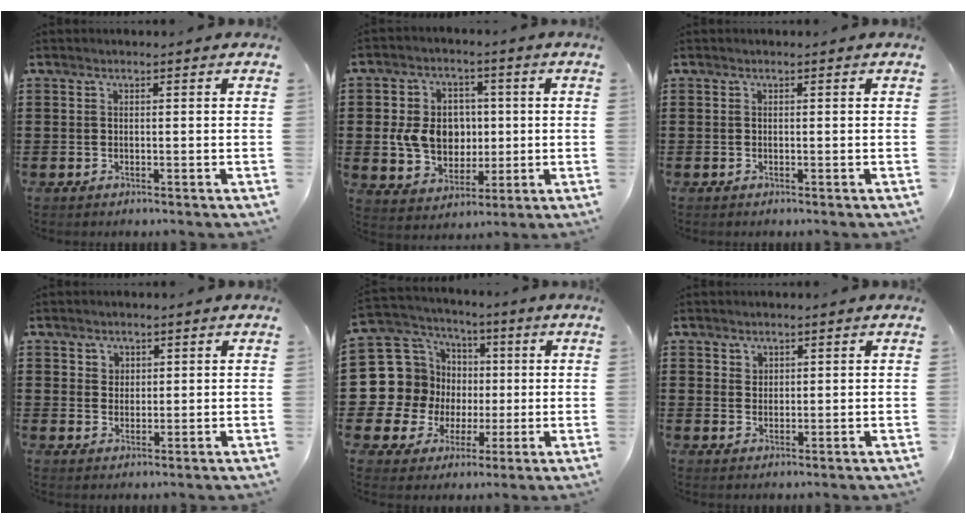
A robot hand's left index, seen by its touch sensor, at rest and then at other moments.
{"total": 8.9, "force": [0.4, 7.2, 5.2], "torque": [-0.128, 0.013, 0.004]}
{"total": 0.0}
{"total": 2.1, "force": [1.3, 1.6, 0.1], "torque": [0.000, 0.003, 0.022]}
{"total": 13.5, "force": [-0.6, 13.1, 3.4], "torque": [-0.140, -0.016, 0.009]}
{"total": 1.6, "force": [1.3, 1.0, 0.1], "torque": [-0.004, 0.002, 0.025]}